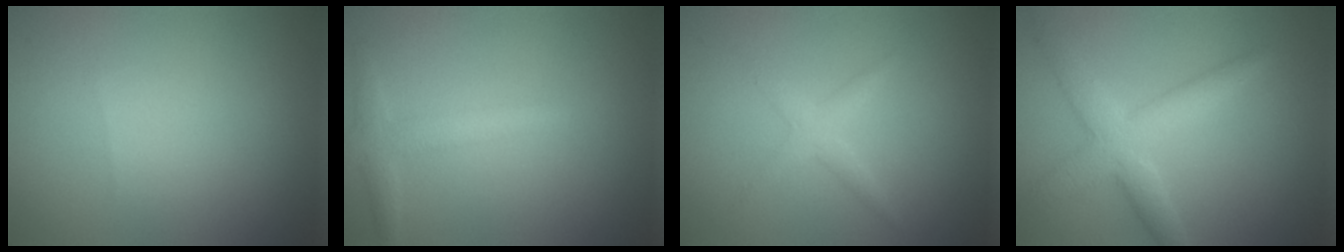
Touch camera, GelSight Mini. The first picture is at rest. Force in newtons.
{"total": 2.3, "press": 2.3, "slide": 0.1}
{"total": 1.6, "press": 1.6, "slide": 0.0}
{"total": 4.2, "press": 4.2, "slide": 0.2}